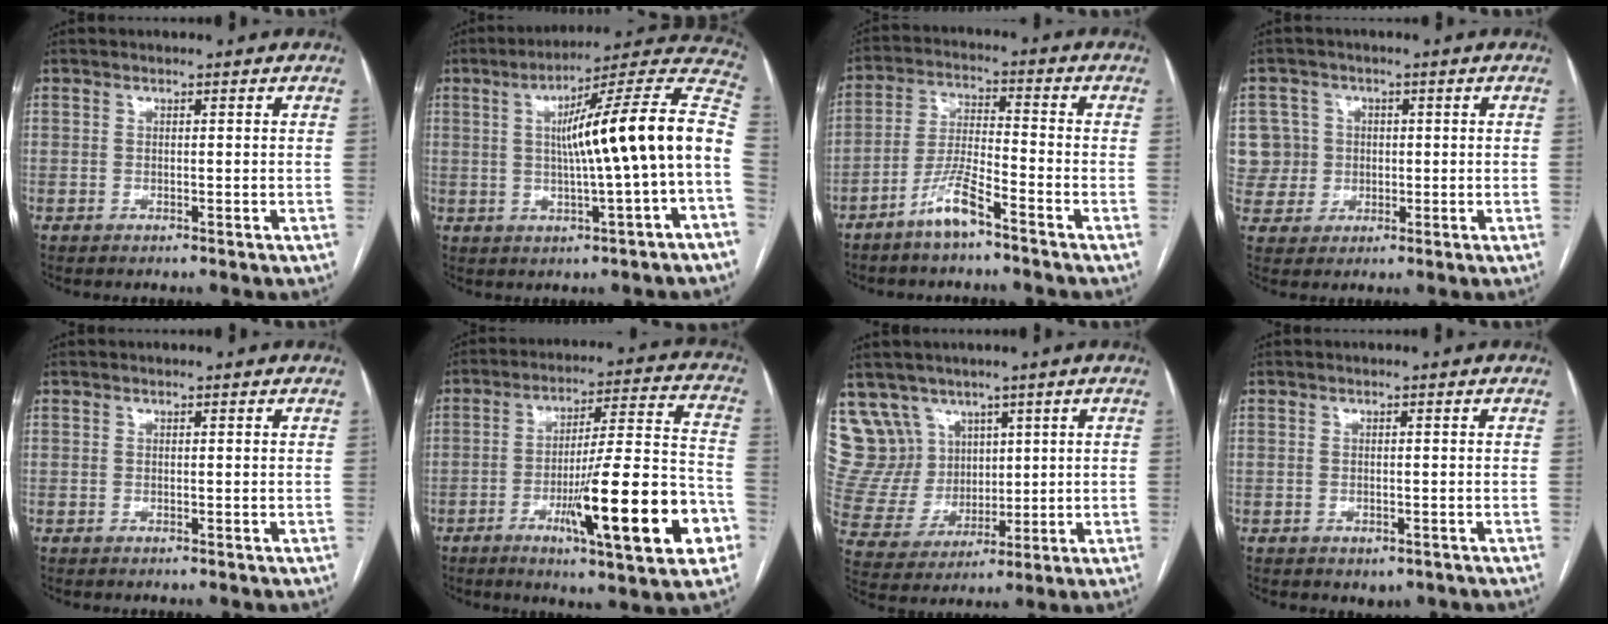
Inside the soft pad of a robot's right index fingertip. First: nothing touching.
{"total": 18.1, "force": [-0.2, -0.4, 18.1], "torque": [-0.247, 0.033, -0.007]}
{"total": 6.9, "force": [-4.9, 0.5, 4.9], "torque": [-0.104, -0.003, -0.098]}
{"total": 7.5, "force": [1.1, 7.4, 0.2], "torque": [-0.005, 0.031, 0.032]}
{"total": 0.0}
{"total": 20.3, "force": [-7.6, 2.0, 18.8], "torque": [-0.257, 0.000, -0.108]}
{"total": 12.3, "force": [7.7, 9.4, 1.6], "torque": [-0.056, 0.050, 0.176]}
{"total": 2.0, "force": [-1.1, 1.2, 1.0], "torque": [-0.011, -0.001, -0.005]}